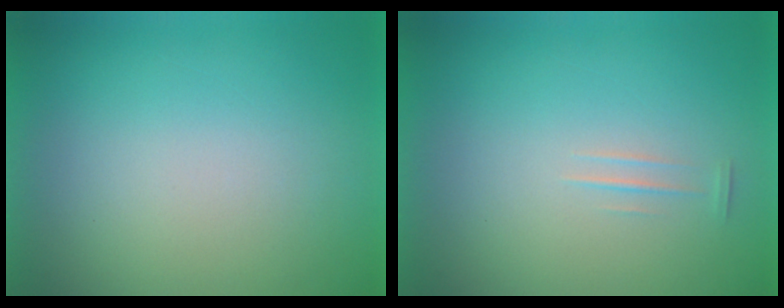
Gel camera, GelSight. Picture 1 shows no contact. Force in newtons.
{"total": 1.1}